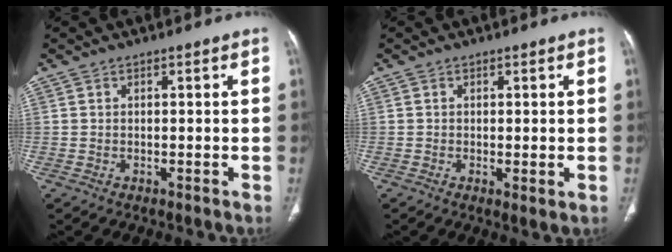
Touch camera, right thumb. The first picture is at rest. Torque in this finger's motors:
{"motor_torque": [-0.26, 0.51, -0.42, 0.05, -0.01]}